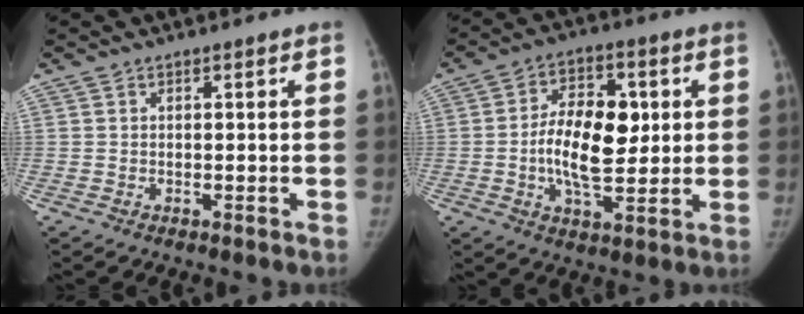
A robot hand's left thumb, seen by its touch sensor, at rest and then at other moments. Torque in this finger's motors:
{"motor_torque": [0.96, 0.96, 0.68, 0.66, 0.23]}